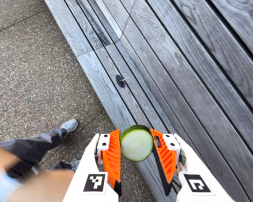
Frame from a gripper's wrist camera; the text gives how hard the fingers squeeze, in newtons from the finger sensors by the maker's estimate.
{"total": 12.3, "left": 12.9, "right": 11.7}